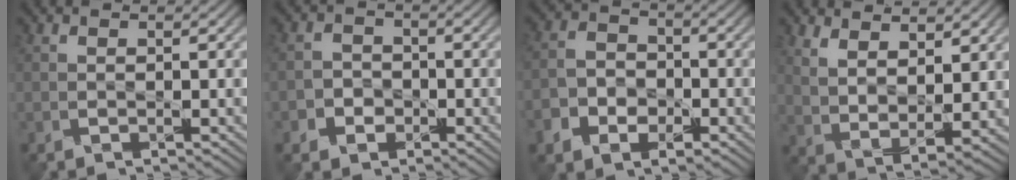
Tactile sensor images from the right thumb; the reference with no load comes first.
{"total": 3.0, "force": [-1.4, 2.5, 0.9], "torque": [-0.009, -0.001, -0.033]}
{"total": 6.1, "force": [-3.1, 4.3, 2.9], "torque": [-0.055, -0.010, -0.068]}
{"total": 6.6, "force": [4.4, 2.3, 4.3], "torque": [-0.094, -0.016, 0.092]}